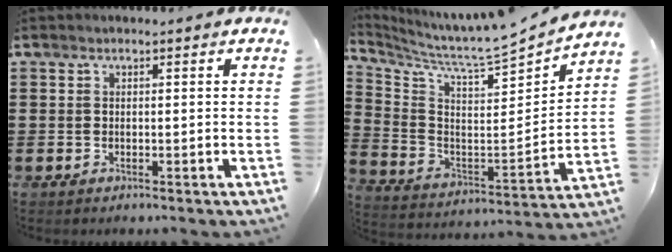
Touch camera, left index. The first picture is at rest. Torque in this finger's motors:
{"motor_torque": [2.14, 0.00, 0.53, 0.06]}